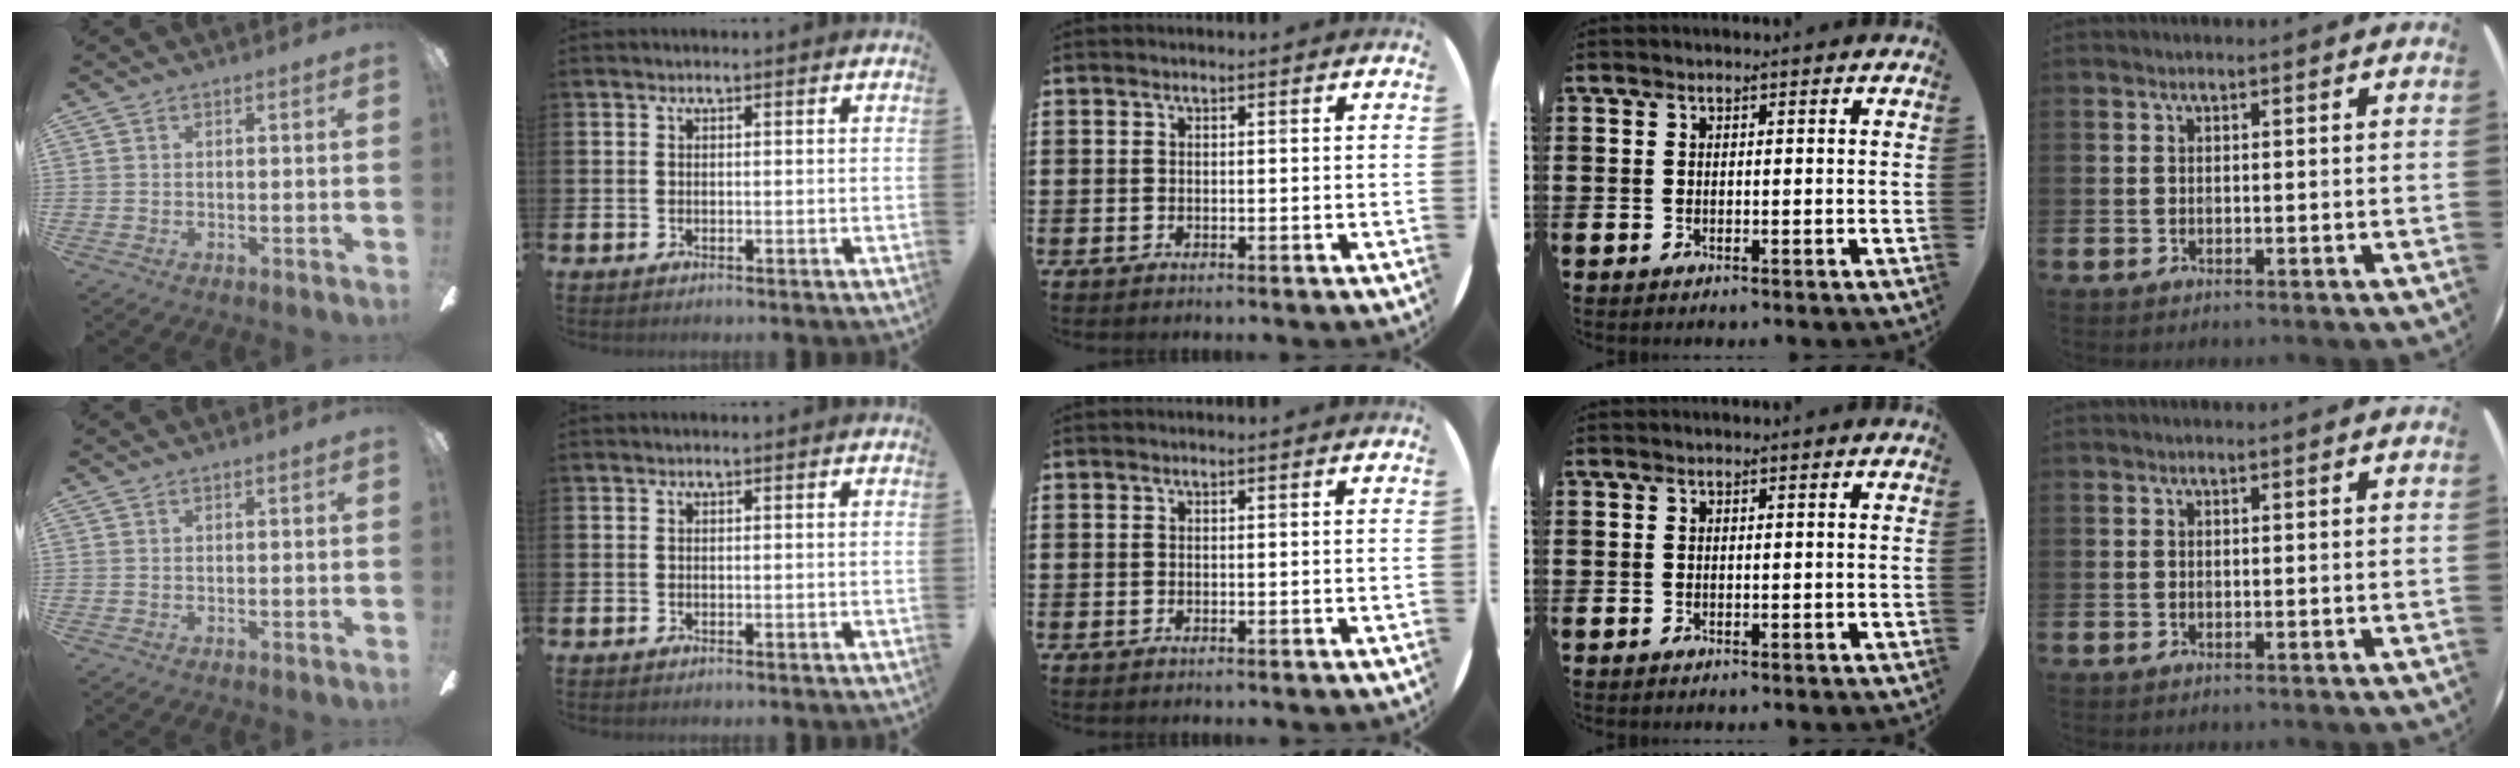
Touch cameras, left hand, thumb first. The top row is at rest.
{}